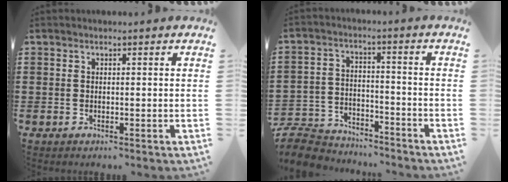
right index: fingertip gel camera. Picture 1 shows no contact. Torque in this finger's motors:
{"motor_torque": [-1.24, 0.90, -1.05, -0.21]}